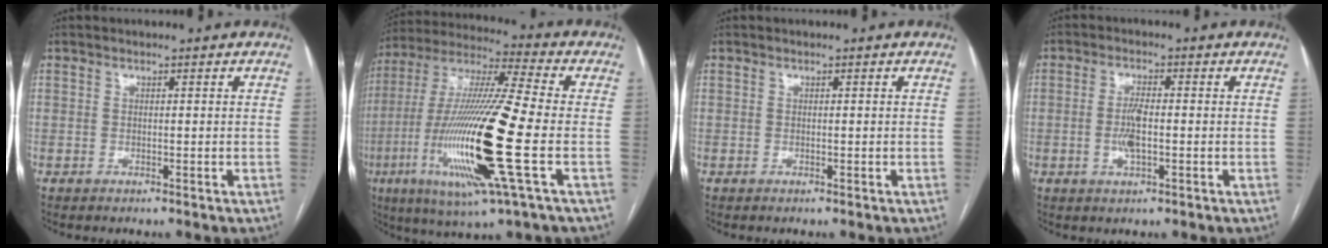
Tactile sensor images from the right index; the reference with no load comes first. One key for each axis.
{"total": 22.1, "fx": -5.4, "fy": 1.2, "fz": 21.4, "tx": -0.451, "ty": -0.027, "tz": -0.103}
{"total": 0.0}
{"total": 4.1, "fx": -0.6, "fy": 1.1, "fz": 3.9, "tx": -0.084, "ty": -0.001, "tz": -0.010}